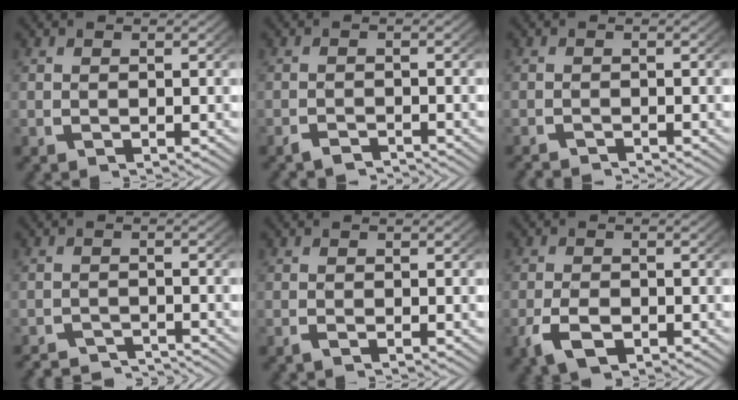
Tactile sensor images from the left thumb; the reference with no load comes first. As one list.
[{"total": 1.9, "force": [-1.9, 0.4, 0.3], "torque": [-0.005, -0.008, -0.034]}, {"total": 2.0, "force": [-2.0, 0.3, 0.2], "torque": [0.001, -0.012, -0.033]}, {"total": 4.2, "force": [-4.0, 1.0, 0.8], "torque": [-0.003, -0.018, -0.068]}, {"total": 0.5, "force": [-0.4, 0.1, 0.3], "torque": [-0.004, -0.002, -0.009]}, {"total": 3.9, "force": [-1.7, 2.4, 2.5], "torque": [-0.060, -0.013, -0.024]}]